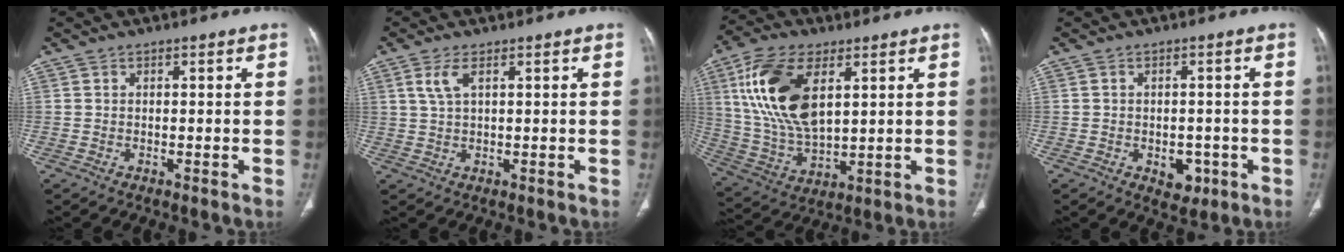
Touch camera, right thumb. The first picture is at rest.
{"total": 3.6, "force": [1.6, 1.4, 2.9], "torque": [-0.072, 0.005, 0.038]}
{"total": 18.2, "force": [5.9, 9.3, 14.5], "torque": [-0.283, -0.016, 0.119]}
{"total": 4.4, "force": [-1.6, 3.1, 2.8], "torque": [-0.017, 0.004, -0.012]}